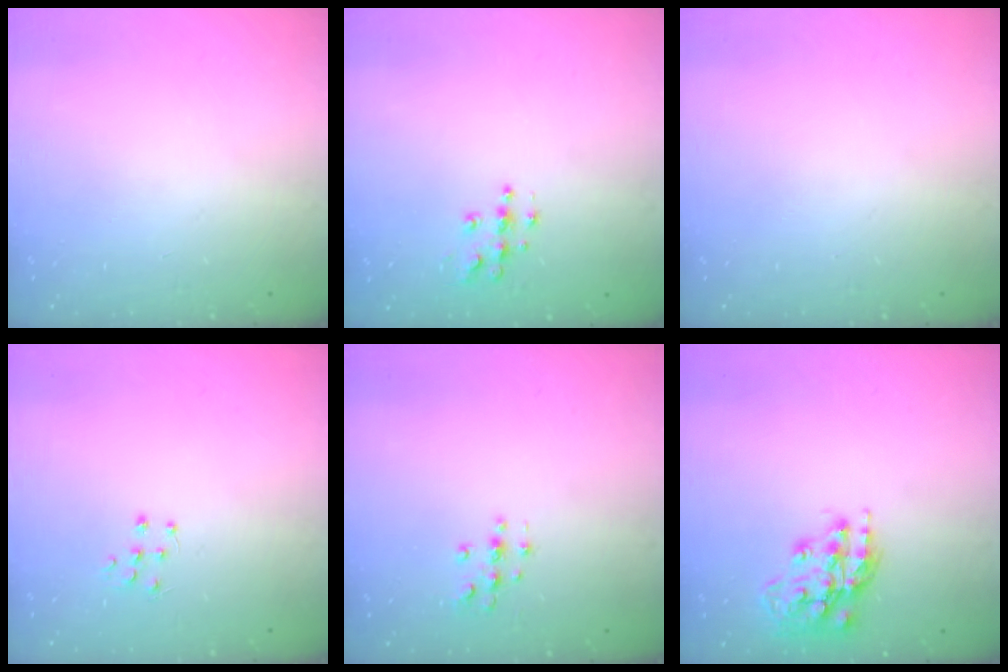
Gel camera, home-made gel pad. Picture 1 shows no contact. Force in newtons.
{"total": 5.9, "press": 5.9, "slide": 0.2}
{"total": 0.0}
{"total": 6.2, "press": 6.2, "slide": 0.4}
{"total": 3.4, "press": 3.4, "slide": 0.4}
{"total": 15.5, "press": 15.5, "slide": 1.1}